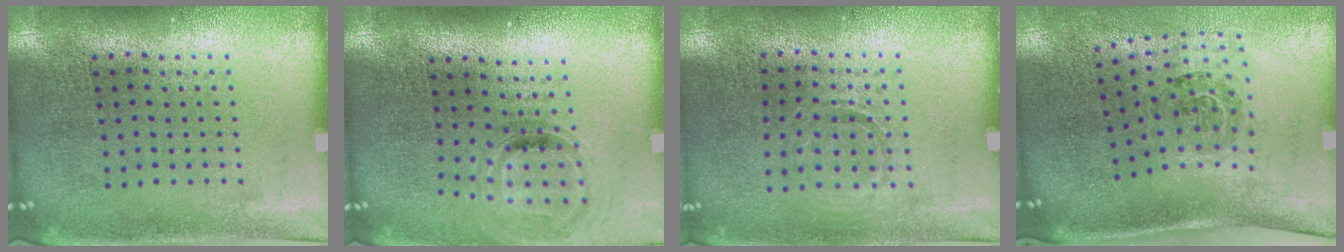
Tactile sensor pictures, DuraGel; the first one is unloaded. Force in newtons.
{"total": 1.0, "press": 0.9, "slide": 0.4}
{"total": 0.9, "press": 0.9, "slide": 0.2}
{"total": 1.5, "press": 1.2, "slide": 1.0}